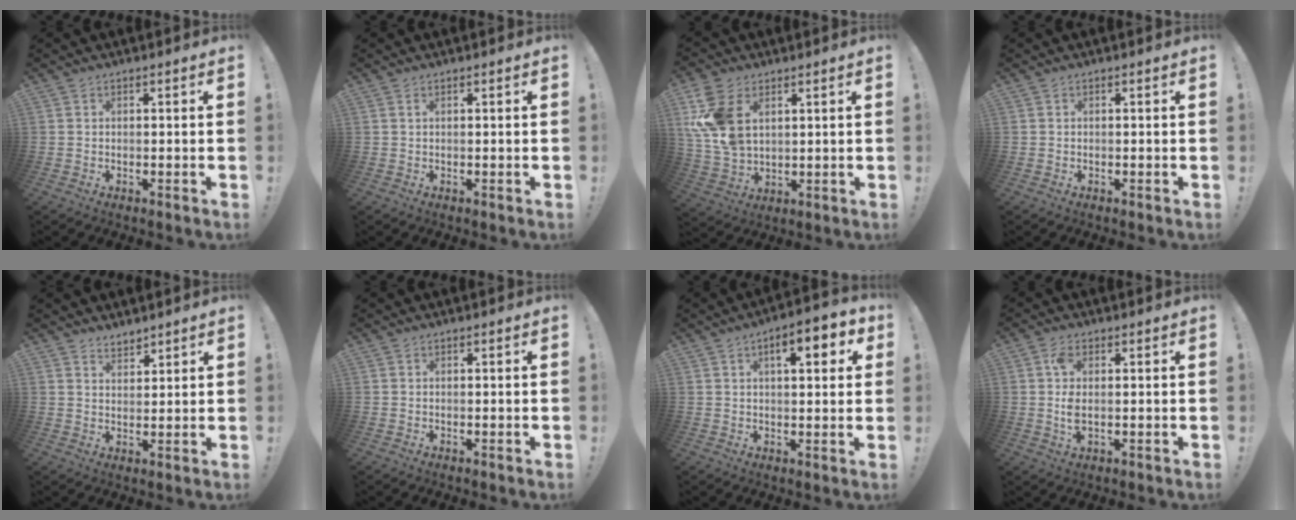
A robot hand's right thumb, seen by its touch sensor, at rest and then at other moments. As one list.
[{"total": 0.6, "force": [0.2, 0.1, 0.6], "torque": [-0.011, 0.001, 0.004]}, {"total": 13.5, "force": [4.8, 8.8, 9.1], "torque": [-0.179, -0.014, 0.095]}, {"total": 0.0}, {"total": 3.7, "force": [3.4, 1.4, 0.3], "torque": [0.000, -0.024, 0.062]}, {"total": 0.0}, {"total": 8.2, "force": [3.1, 2.9, 7.0], "torque": [-0.083, -0.009, 0.041]}, {"total": 5.0, "force": [0.6, 2.2, 4.5], "torque": [-0.083, -0.002, 0.009]}]